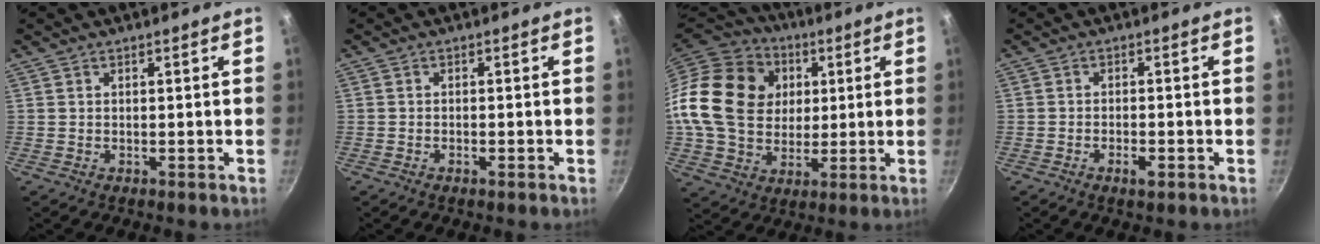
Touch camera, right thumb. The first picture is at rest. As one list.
[{"total": 0.9, "force": [-0.6, 0.1, 0.7], "torque": [-0.017, 0.003, -0.013]}, {"total": 22.6, "force": [3.7, 18.2, 12.9], "torque": [-0.214, 0.017, 0.066]}, {"total": 2.6, "force": [-1.4, 0.8, 2.1], "torque": [-0.037, 0.007, -0.026]}]